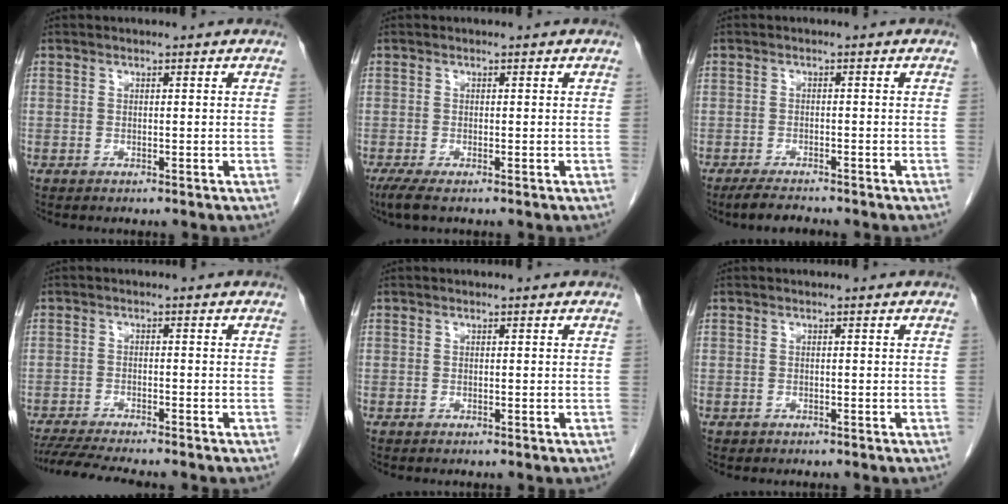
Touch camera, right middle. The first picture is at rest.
{"total": 2.0, "force": [-1.3, 0.2, 1.5], "torque": [-0.036, -0.009, -0.028]}
{"total": 3.0, "force": [-2.7, 0.3, 1.3], "torque": [-0.030, -0.011, -0.046]}
{"total": 8.9, "force": [-7.9, 0.4, 4.1], "torque": [-0.065, -0.017, -0.125]}
{"total": 0.0}
{"total": 0.0}